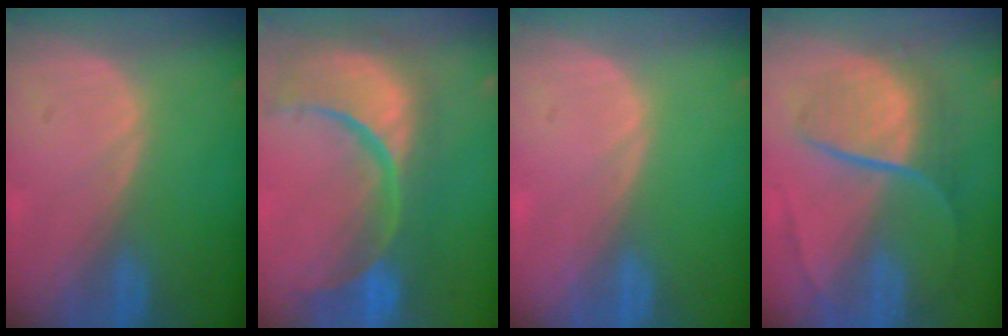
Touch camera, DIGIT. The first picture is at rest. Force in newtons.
{"total": 15.2, "press": 12.1, "slide": 9.2}
{"total": 0.0}
{"total": 9.2, "press": 7.6, "slide": 5.1}